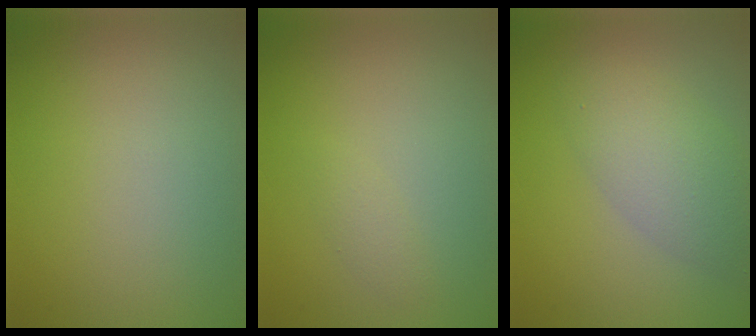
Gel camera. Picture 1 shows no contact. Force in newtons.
{"total": 0.8, "press": 0.8, "slide": 0.0}
{"total": 4.8, "press": 4.8, "slide": 0.1}